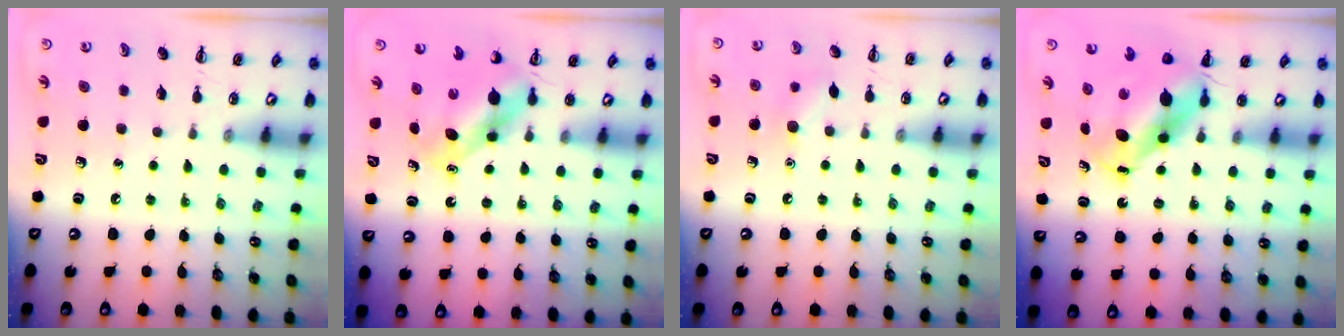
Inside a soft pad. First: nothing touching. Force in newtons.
{"total": 5.5, "press": 5.4, "slide": 0.7}
{"total": 7.8, "press": 7.7, "slide": 1.6}
{"total": 7.0, "press": 6.6, "slide": 2.3}